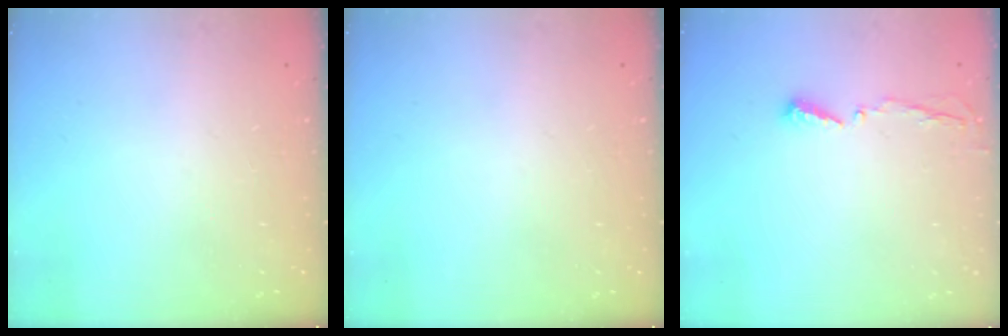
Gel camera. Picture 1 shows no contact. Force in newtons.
{"total": 0.0}
{"total": 3.6, "press": 3.6, "slide": 0.4}